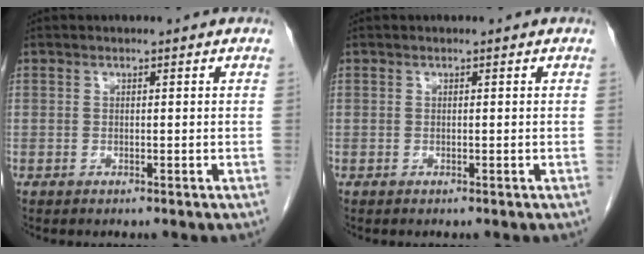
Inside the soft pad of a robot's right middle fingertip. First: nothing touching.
{"total": 0.0}